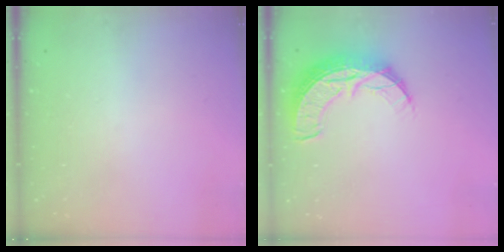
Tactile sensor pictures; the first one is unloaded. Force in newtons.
{"total": 11.5, "press": 11.5, "slide": 0.9}